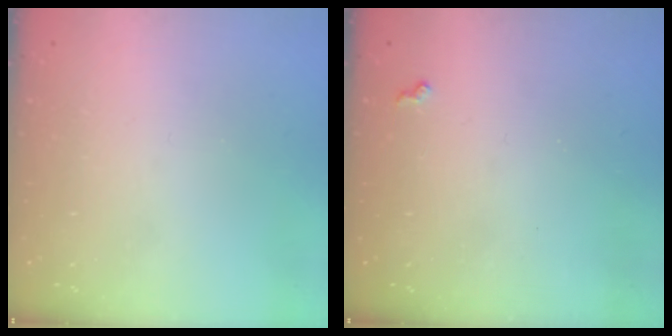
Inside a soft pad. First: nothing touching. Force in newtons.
{"total": 3.9, "press": 3.9, "slide": 0.6}